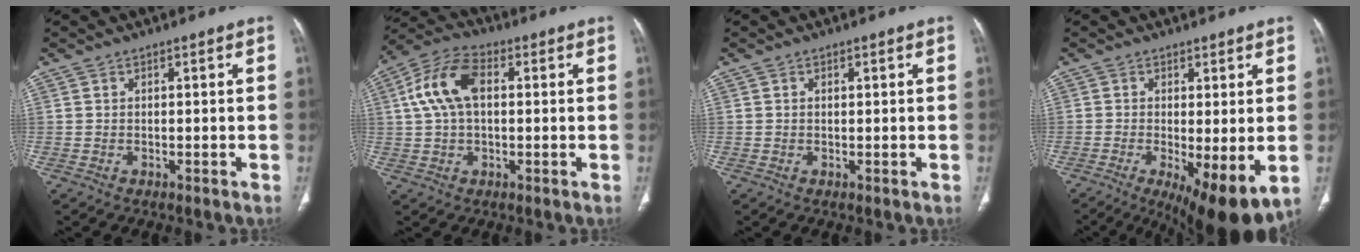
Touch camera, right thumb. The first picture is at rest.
{"total": 10.7, "force": [1.8, 6.2, 8.5], "torque": [-0.174, 0.028, 0.030]}
{"total": 0.6, "force": [0.2, 0.3, 0.4], "torque": [-0.012, 0.001, 0.004]}
{"total": 11.5, "force": [-3.1, 3.6, 10.5], "torque": [-0.165, -0.026, -0.039]}